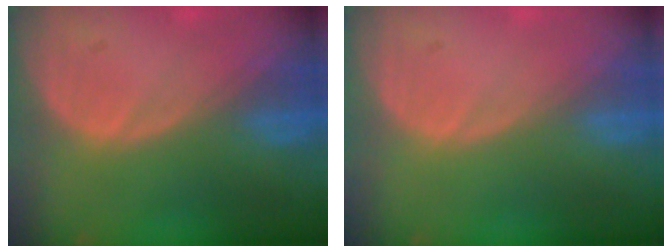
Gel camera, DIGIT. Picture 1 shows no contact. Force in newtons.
{"total": 0.0}